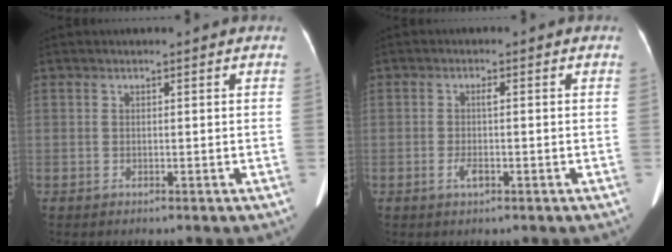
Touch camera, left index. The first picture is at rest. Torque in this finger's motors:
{"motor_torque": [0.01, -0.01, 0.01, 0.02]}